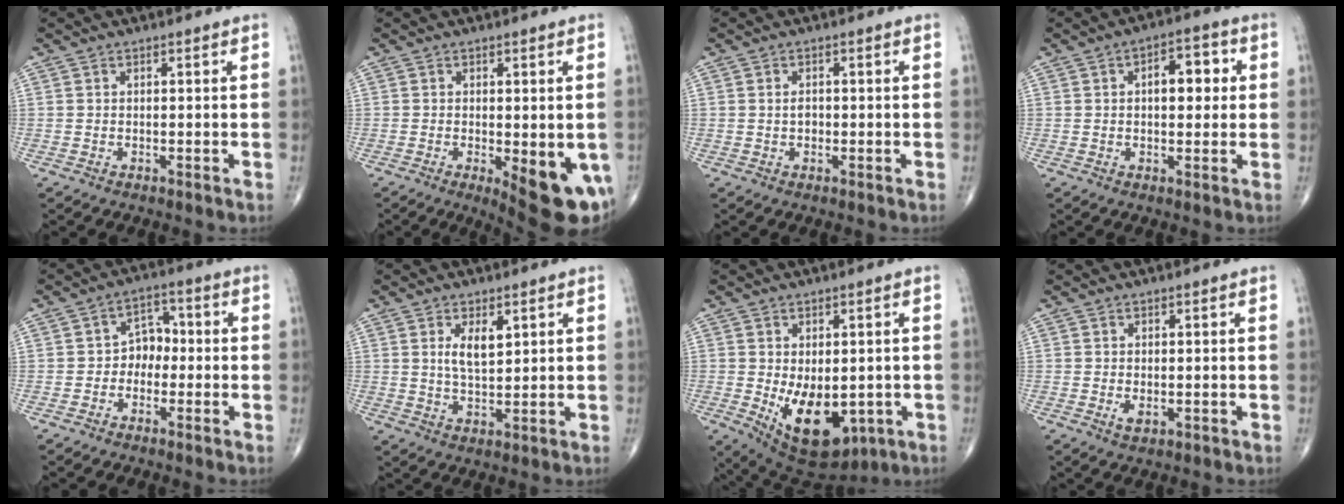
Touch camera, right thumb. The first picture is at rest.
{"total": 11.4, "force": [-3.4, 3.8, 10.2], "torque": [-0.115, -0.019, -0.034]}
{"total": 1.5, "force": [-0.1, 1.0, 1.0], "torque": [-0.012, 0.002, -0.002]}
{"total": 7.5, "force": [1.3, 4.0, 6.2], "torque": [-0.060, 0.014, 0.012]}
{"total": 5.0, "force": [-1.0, 3.9, 2.8], "torque": [-0.014, 0.024, -0.032]}
{"total": 5.2, "force": [2.0, 2.3, 4.2], "torque": [-0.066, -0.018, 0.039]}
{"total": 13.1, "force": [-2.5, 7.7, 10.4], "torque": [-0.138, -0.014, -0.012]}
{"total": 1.7, "force": [-0.2, 0.9, 1.4], "torque": [-0.024, -0.004, 0.000]}